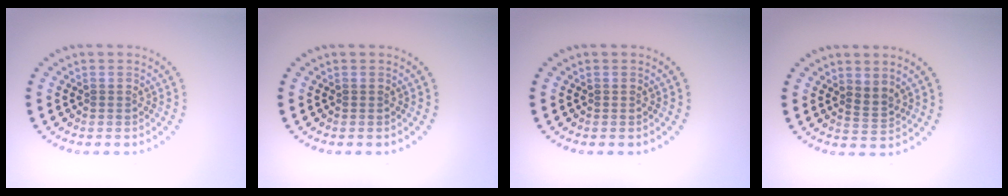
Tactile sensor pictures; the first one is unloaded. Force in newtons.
{"total": 0.0}
{"total": 0.0}
{"total": 1.7, "press": 1.2, "slide": 1.2}